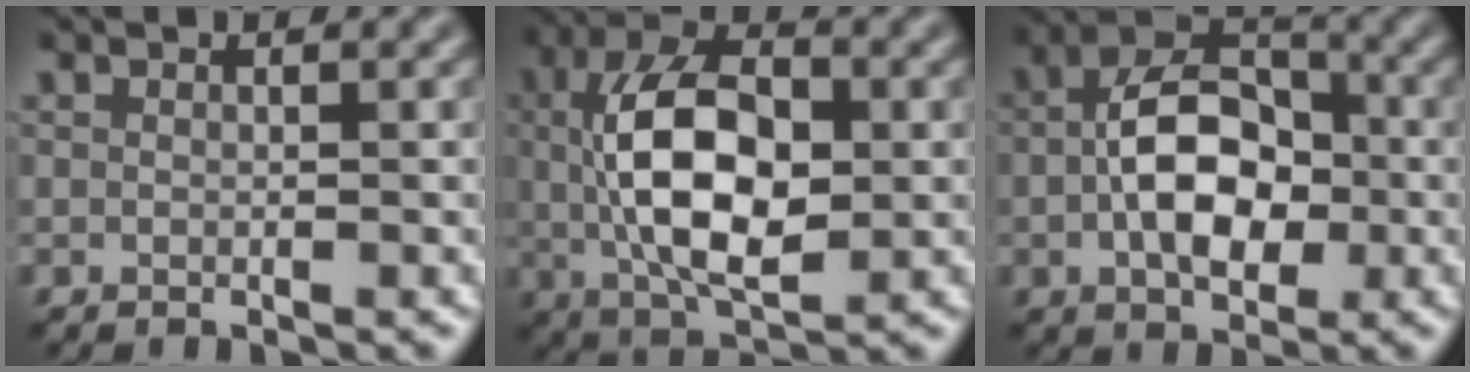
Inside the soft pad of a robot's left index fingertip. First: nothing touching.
{"total": 10.3, "force": [0.4, 5.5, 8.7], "torque": [-0.169, 0.002, 0.007]}
{"total": 7.9, "force": [-0.7, 5.0, 6.2], "torque": [-0.106, 0.007, -0.019]}